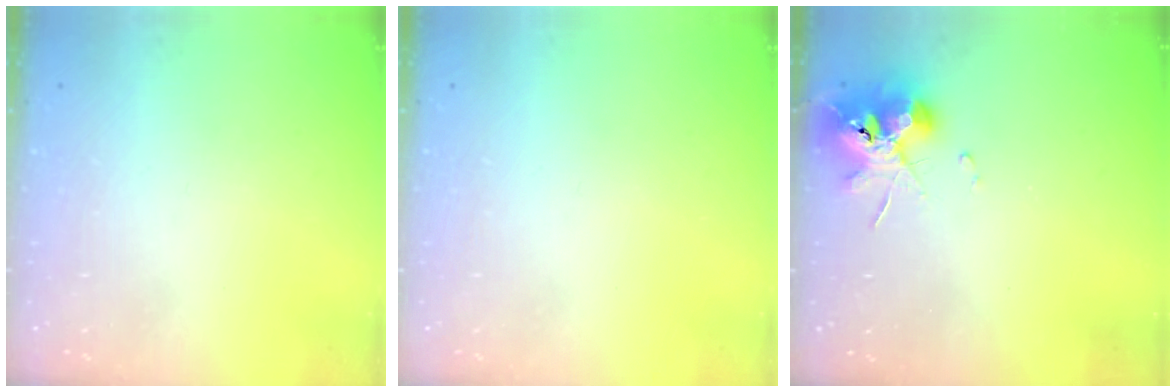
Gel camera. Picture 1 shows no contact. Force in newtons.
{"total": 0.0}
{"total": 10.4, "press": 10.4, "slide": 0.9}